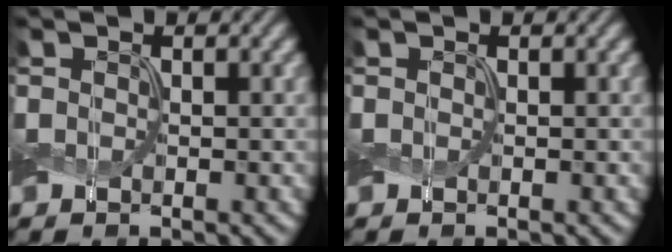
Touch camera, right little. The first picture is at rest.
{"total": 0.0}